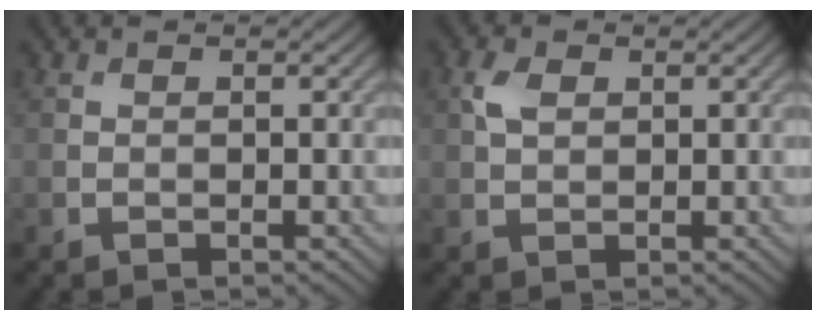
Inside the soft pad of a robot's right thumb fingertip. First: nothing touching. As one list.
[{"total": 2.4, "force": [0.8, 1.5, 1.6], "torque": [-0.043, 0.004, 0.015]}]